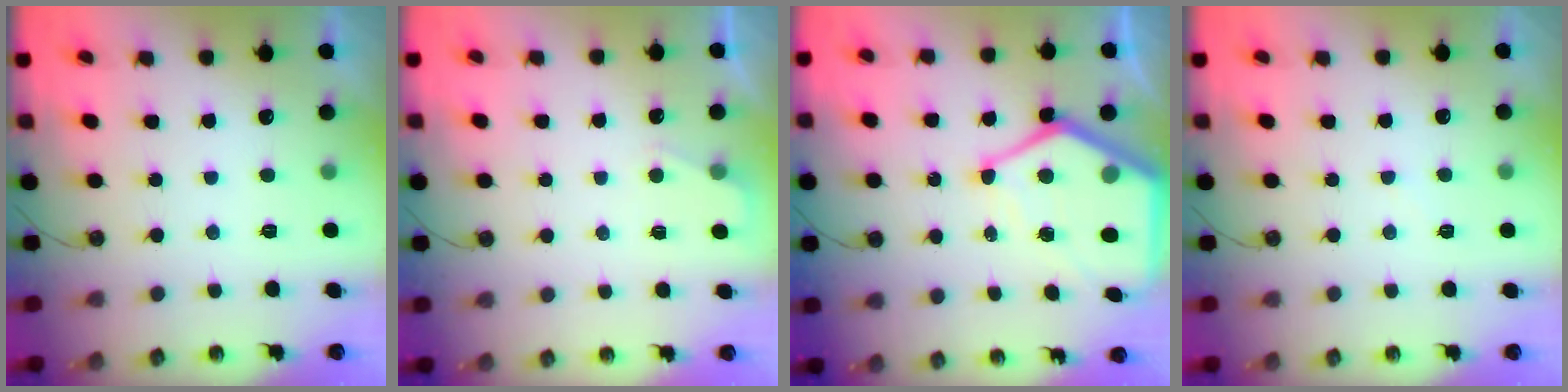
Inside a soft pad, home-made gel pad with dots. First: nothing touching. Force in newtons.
{"total": 2.4, "press": 2.4, "slide": 0.4}
{"total": 16.3, "press": 16.2, "slide": 1.5}
{"total": 3.9, "press": 3.9, "slide": 0.5}